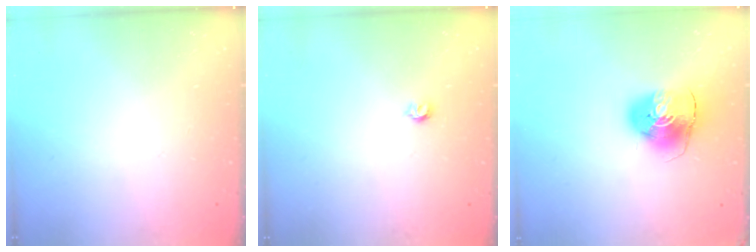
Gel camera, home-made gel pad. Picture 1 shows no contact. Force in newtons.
{"total": 3.5, "press": 3.5, "slide": 0.3}
{"total": 9.7, "press": 9.6, "slide": 1.4}